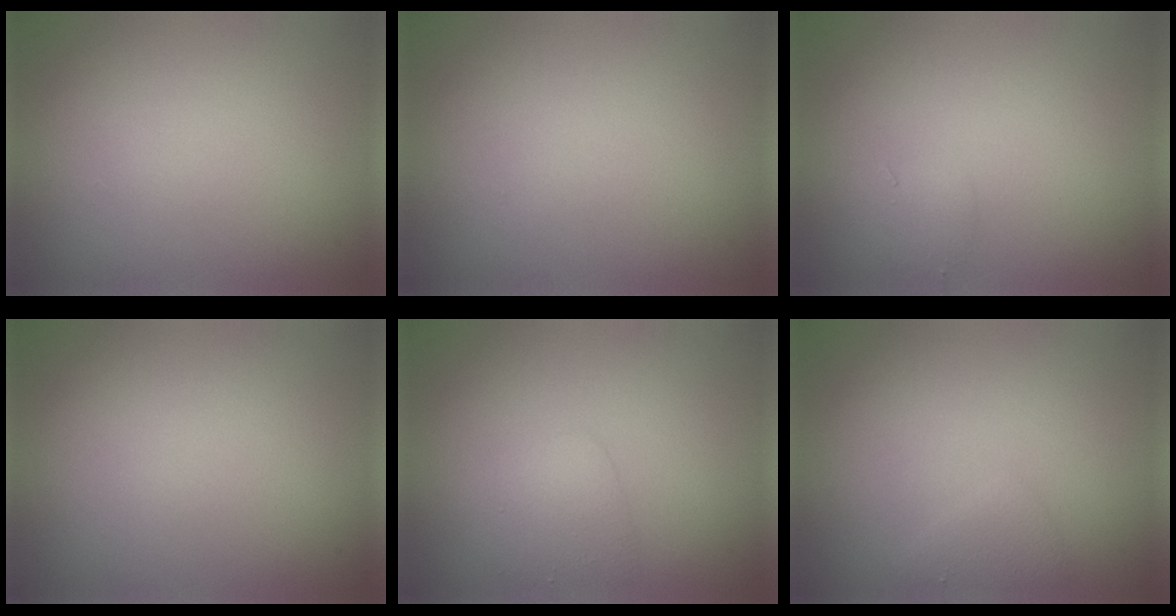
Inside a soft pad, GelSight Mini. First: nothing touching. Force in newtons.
{"total": 0.0}
{"total": 1.0, "press": 1.0, "slide": 0.0}
{"total": 0.0}
{"total": 2.2, "press": 2.2, "slide": 0.1}
{"total": 1.3, "press": 1.3, "slide": 0.1}